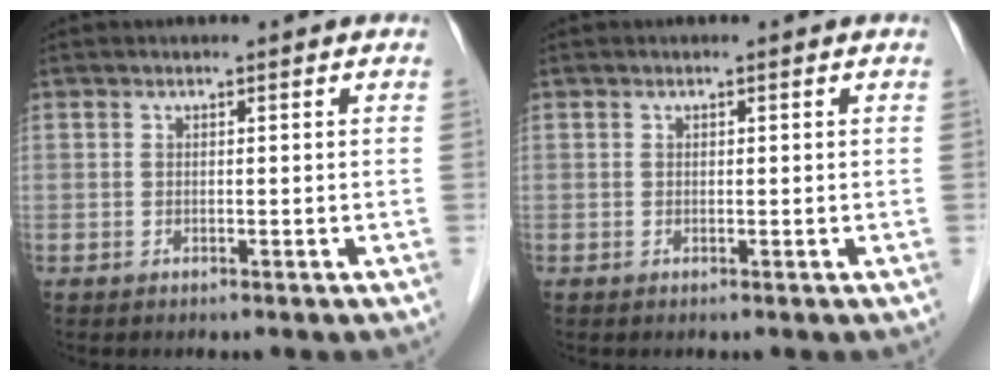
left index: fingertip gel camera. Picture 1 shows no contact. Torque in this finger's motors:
{"motor_torque": [-0.83, 0.58, -0.10, -0.01]}